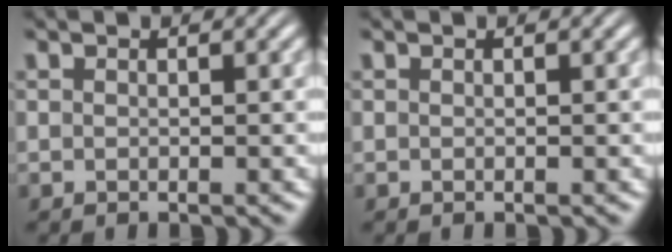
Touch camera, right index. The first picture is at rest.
{"total": 0.0}